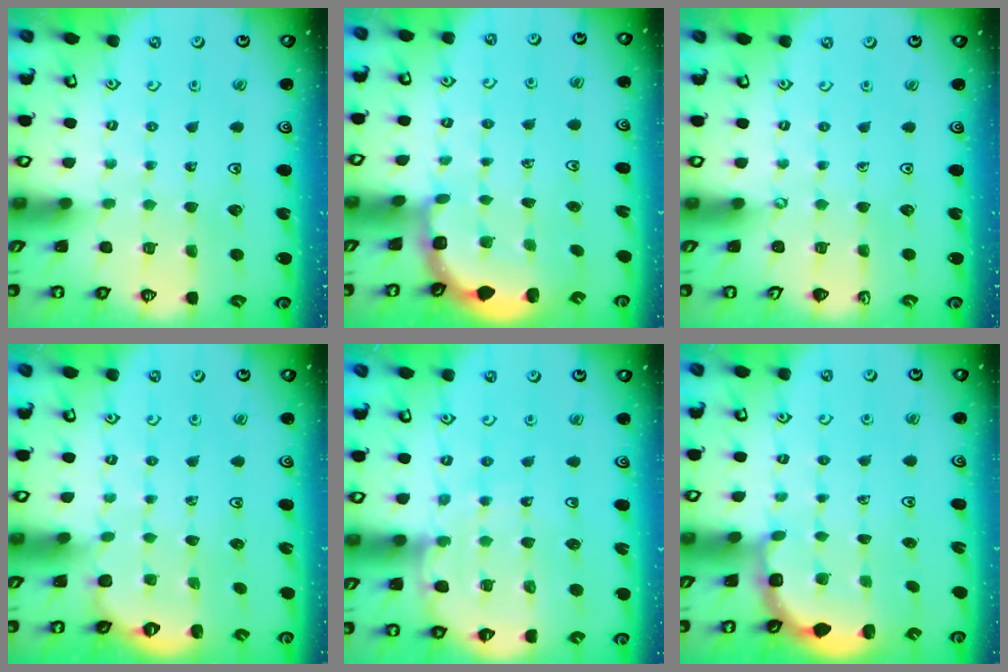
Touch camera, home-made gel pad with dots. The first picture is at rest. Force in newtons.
{"total": 2.7, "press": 2.3, "slide": 1.4}
{"total": 0.0}
{"total": 1.8, "press": 1.1, "slide": 1.4}
{"total": 8.6, "press": 8.1, "slide": 2.7}
{"total": 2.7, "press": 2.3, "slide": 1.5}